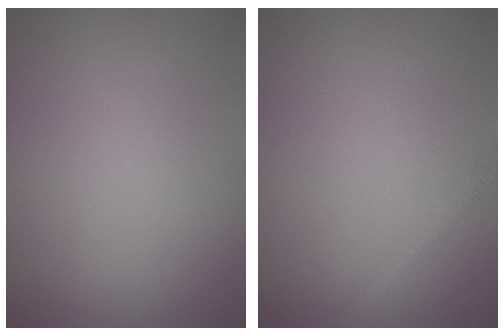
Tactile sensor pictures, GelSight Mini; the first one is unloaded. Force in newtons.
{"total": 1.6, "press": 1.6, "slide": 0.1}